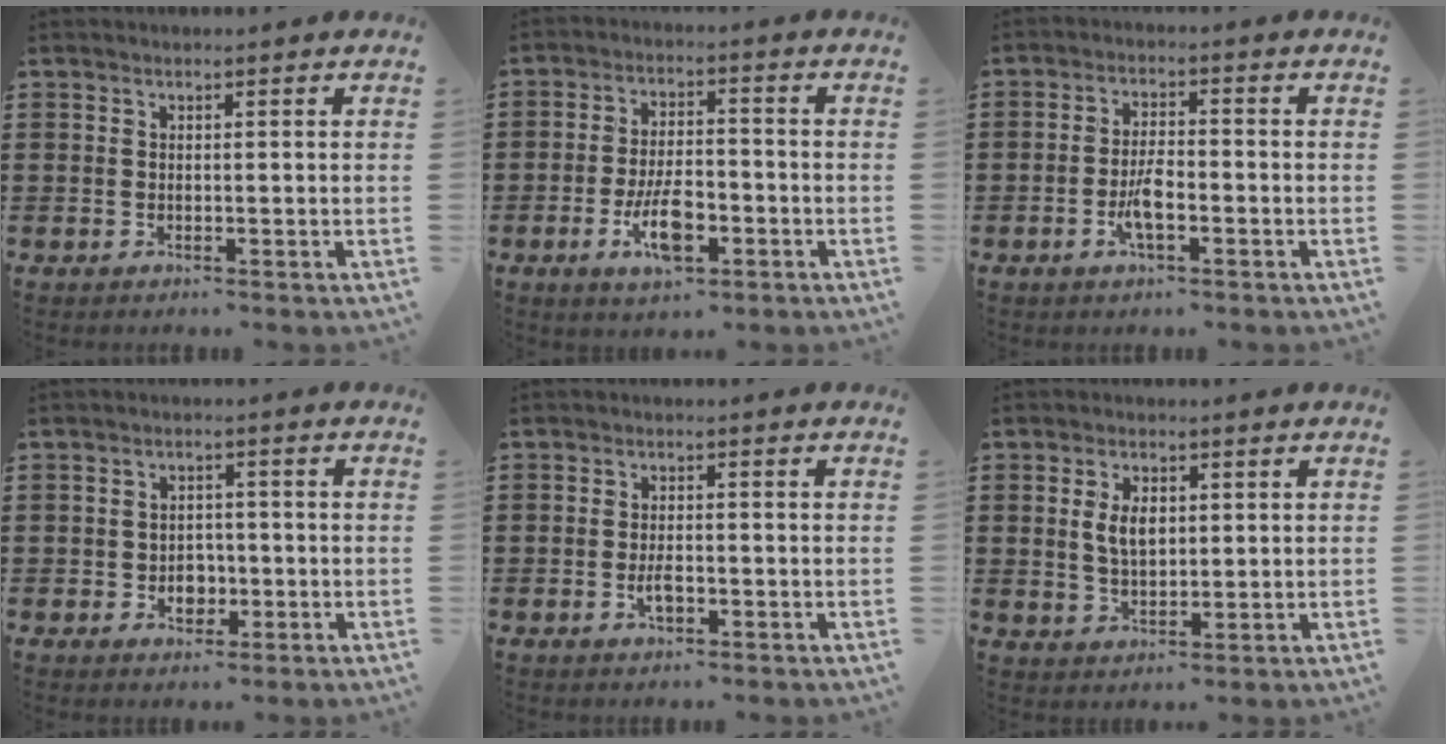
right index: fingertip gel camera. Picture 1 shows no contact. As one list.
[{"total": 7.9, "force": [-3.1, 3.3, 6.5], "torque": [-0.128, -0.005, -0.060]}, {"total": 4.7, "force": [-1.8, 1.6, 4.0], "torque": [-0.088, 0.000, -0.038]}, {"total": 3.0, "force": [-0.9, 2.5, 1.3], "torque": [-0.022, 0.001, -0.021]}, {"total": 2.9, "force": [-0.9, 1.2, 2.5], "torque": [-0.045, 0.001, -0.015]}, {"total": 4.7, "force": [0.8, 2.7, 3.8], "torque": [-0.071, 0.007, 0.010]}]